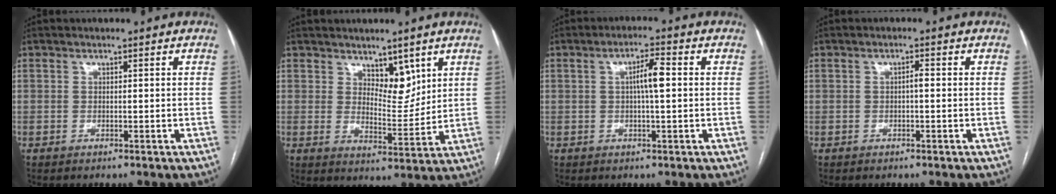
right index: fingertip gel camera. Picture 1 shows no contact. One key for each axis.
{"total": 5.9, "fx": 3.6, "fy": 2.7, "fz": 3.9, "tx": -0.057, "ty": -0.010, "tz": 0.063}
{"total": 4.2, "fx": 0.3, "fy": 0.4, "fz": 4.2, "tx": -0.074, "ty": 0.008, "tz": 0.004}
{"total": 1.1, "fx": -0.1, "fy": 0.2, "fz": 1.1, "tx": -0.017, "ty": 0.003, "tz": -0.001}